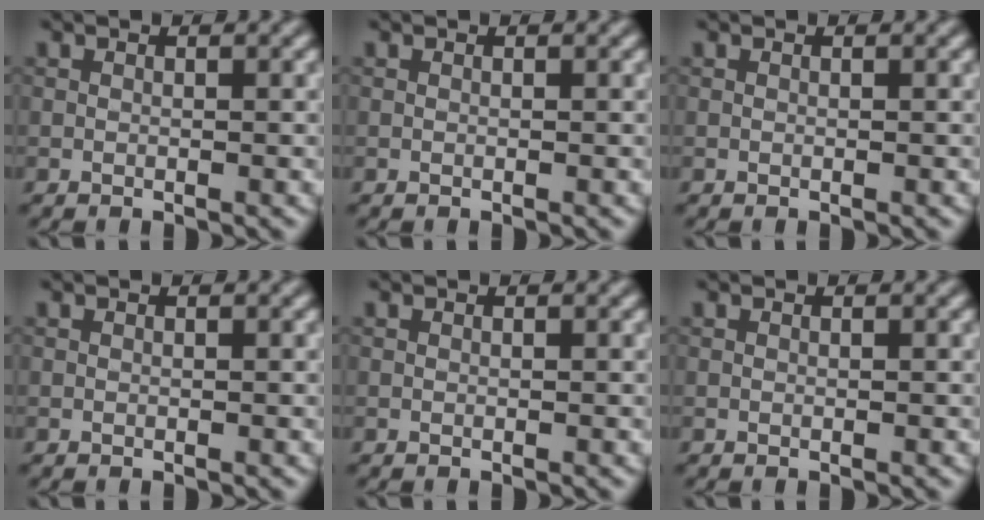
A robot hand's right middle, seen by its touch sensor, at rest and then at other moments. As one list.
[{"total": 0.0}, {"total": 0.0}, {"total": 0.0}, {"total": 0.0}, {"total": 0.0}]